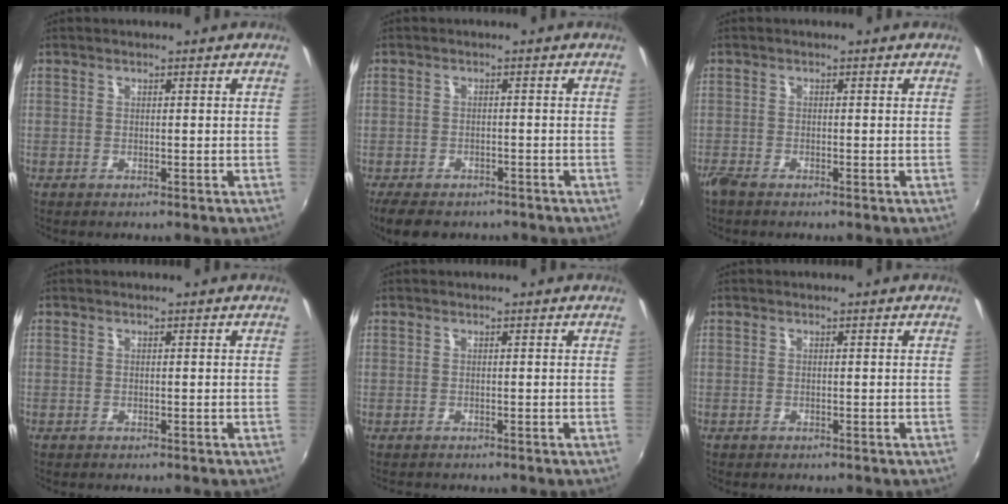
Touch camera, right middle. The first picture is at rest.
{"total": 6.5, "force": [-4.6, 3.8, 2.5], "torque": [-0.054, 0.003, -0.069]}
{"total": 2.2, "force": [-1.9, 0.5, 1.1], "torque": [-0.027, -0.008, -0.039]}
{"total": 0.0}
{"total": 1.1, "force": [-0.8, 0.9, -0.1], "torque": [-0.003, 0.004, -0.011]}
{"total": 0.0}